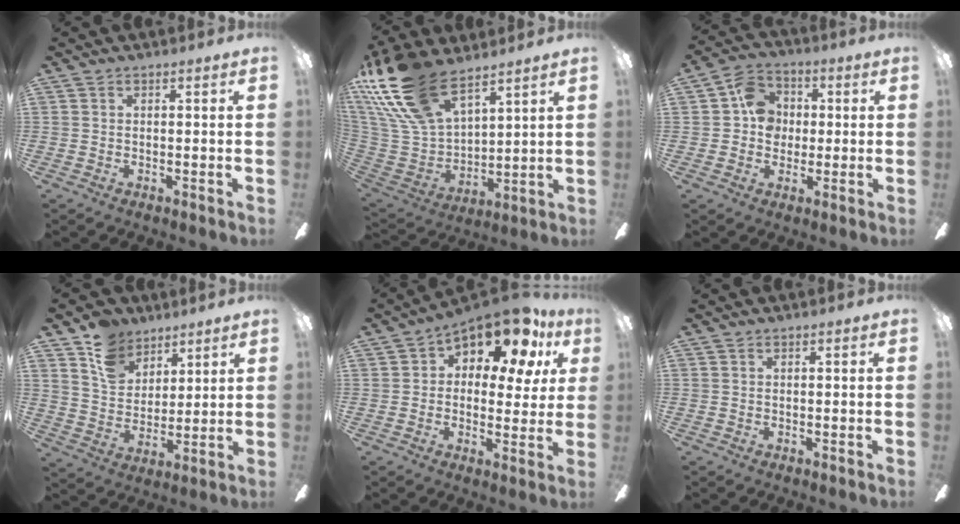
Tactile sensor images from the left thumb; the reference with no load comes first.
{"total": 22.5, "force": [15.7, 10.2, 12.4], "torque": [-0.290, -0.086, 0.288]}
{"total": 8.8, "force": [0.9, 7.8, 4.0], "torque": [-0.070, 0.023, 0.019]}
{"total": 11.5, "force": [8.1, 7.6, 2.8], "torque": [-0.064, -0.039, 0.159]}
{"total": 13.0, "force": [8.9, 6.0, 7.2], "torque": [-0.109, -0.063, 0.154]}
{"total": 0.0}